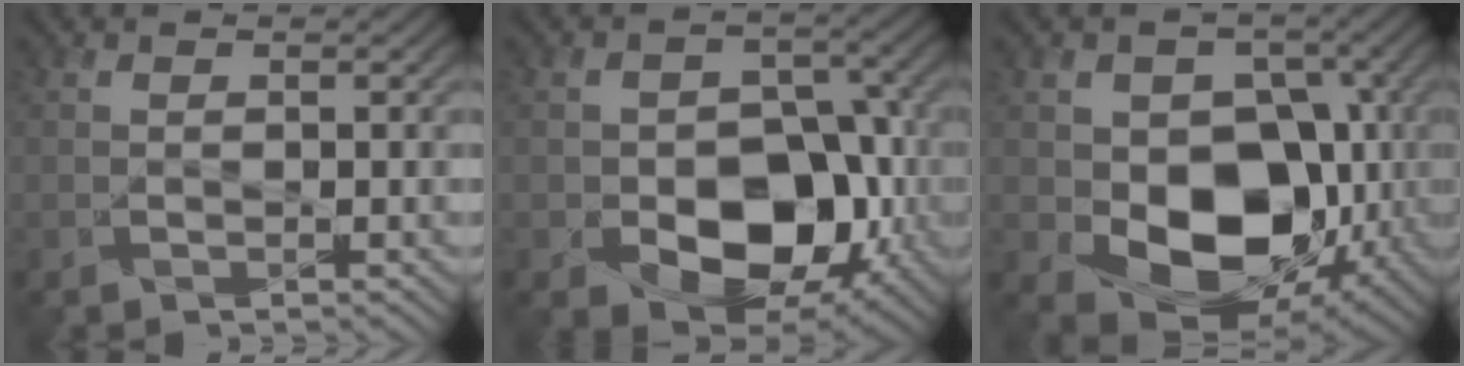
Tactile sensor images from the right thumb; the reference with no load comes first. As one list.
[{"total": 11.8, "force": [-3.8, 7.9, 7.8], "torque": [-0.112, -0.013, -0.061]}, {"total": 12.6, "force": [-2.2, 9.3, 8.3], "torque": [-0.123, -0.017, -0.040]}]